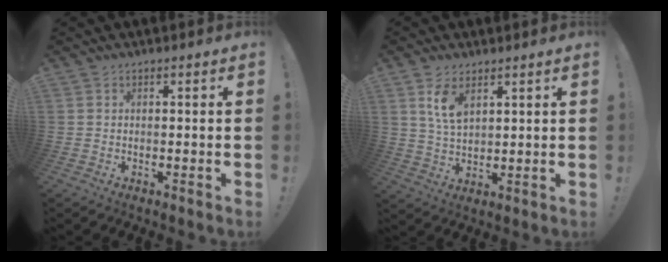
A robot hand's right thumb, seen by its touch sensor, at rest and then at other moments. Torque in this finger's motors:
{"motor_torque": [0.08, 0.08, 0.04, 0.05, 0.02]}